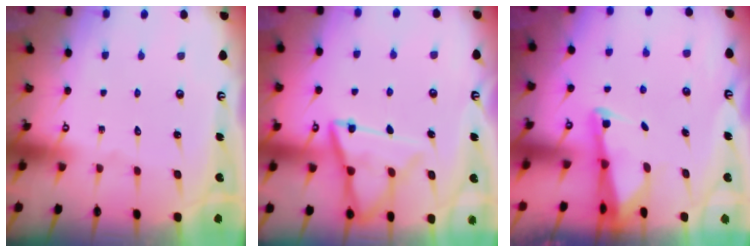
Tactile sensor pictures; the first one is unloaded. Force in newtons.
{"total": 14.3, "press": 14.3, "slide": 1.1}
{"total": 2.6, "press": 2.6, "slide": 0.3}